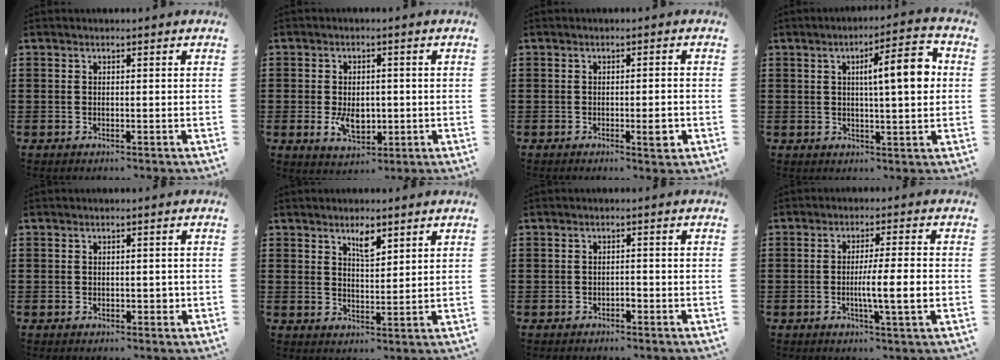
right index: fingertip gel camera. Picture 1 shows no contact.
{"total": 4.8, "force": [-0.7, 3.1, 3.6], "torque": [-0.068, -0.001, -0.014]}
{"total": 3.0, "force": [-1.0, 0.5, 2.8], "torque": [-0.045, -0.002, -0.015]}
{"total": 8.4, "force": [1.8, 1.3, 8.1], "torque": [-0.132, -0.007, 0.021]}
{"total": 1.4, "force": [-0.2, 0.8, 1.2], "torque": [-0.021, 0.004, -0.004]}
{"total": 3.6, "force": [2.5, 1.1, 2.3], "torque": [-0.035, -0.003, 0.042]}
{"total": 1.1, "force": [-0.7, 0.4, 0.8], "torque": [-0.018, -0.003, -0.013]}
{"total": 5.8, "force": [-1.2, -0.1, 5.7], "torque": [-0.099, -0.007, -0.024]}